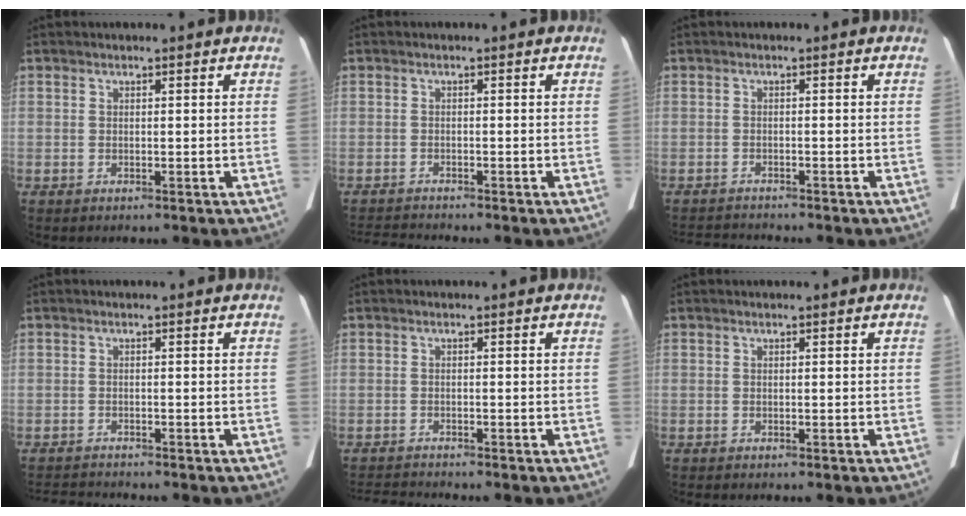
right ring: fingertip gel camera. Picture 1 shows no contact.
{"total": 2.8, "force": [-2.7, -0.8, 0.0], "torque": [-0.010, -0.020, -0.048]}
{"total": 3.9, "force": [-3.8, -0.1, 0.6], "torque": [-0.012, -0.015, -0.061]}
{"total": 3.6, "force": [-3.5, -0.1, 0.5], "torque": [-0.011, -0.015, -0.056]}
{"total": 3.0, "force": [-2.9, -0.7, 0.2], "torque": [-0.010, -0.019, -0.049]}
{"total": 0.0}